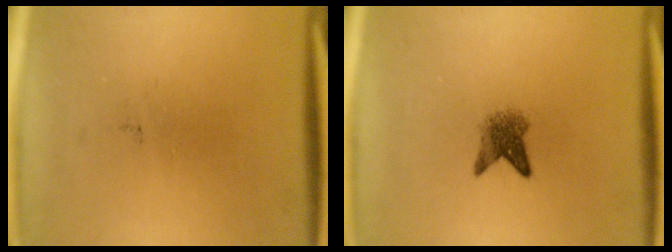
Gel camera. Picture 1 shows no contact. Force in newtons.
{"total": 3.1}